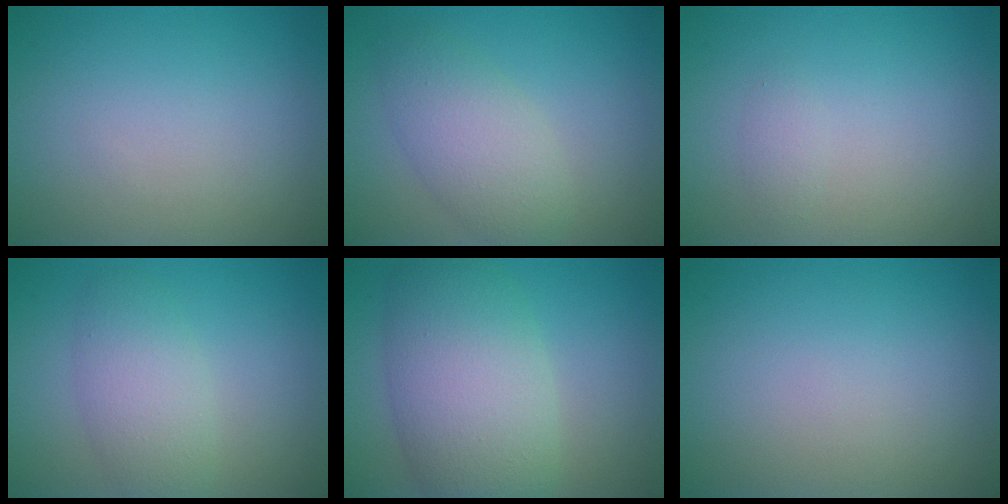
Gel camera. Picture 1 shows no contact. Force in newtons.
{"total": 4.1, "press": 4.1, "slide": 0.2}
{"total": 0.8, "press": 0.8, "slide": 0.0}
{"total": 3.7, "press": 3.7, "slide": 0.2}
{"total": 8.6, "press": 8.6, "slide": 0.4}
{"total": 0.0}